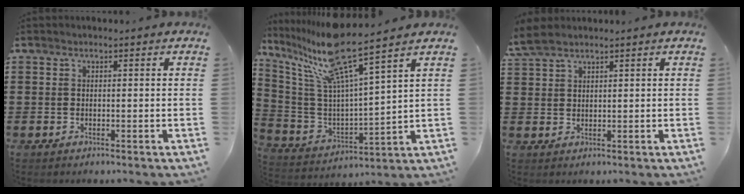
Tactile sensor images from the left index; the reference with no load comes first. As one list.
[{"total": 11.9, "force": [9.1, 0.5, 7.6], "torque": [-0.194, -0.061, 0.146]}, {"total": 3.4, "force": [2.7, 1.0, 1.9], "torque": [-0.044, 0.005, 0.052]}]